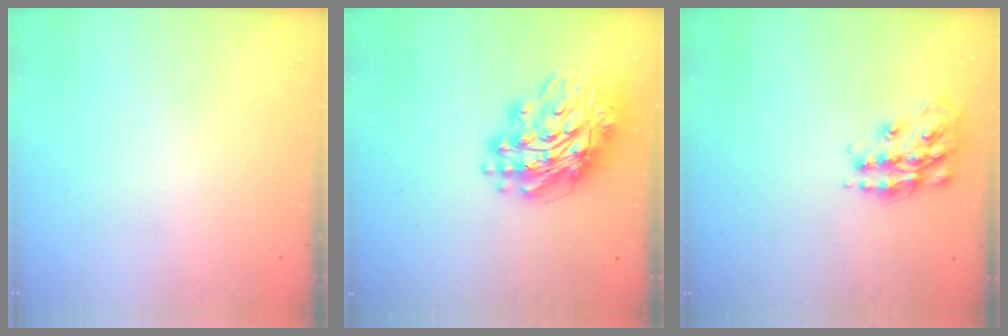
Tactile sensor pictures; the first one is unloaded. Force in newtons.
{"total": 18.5, "press": 18.3, "slide": 3.0}
{"total": 15.9, "press": 15.9, "slide": 0.9}